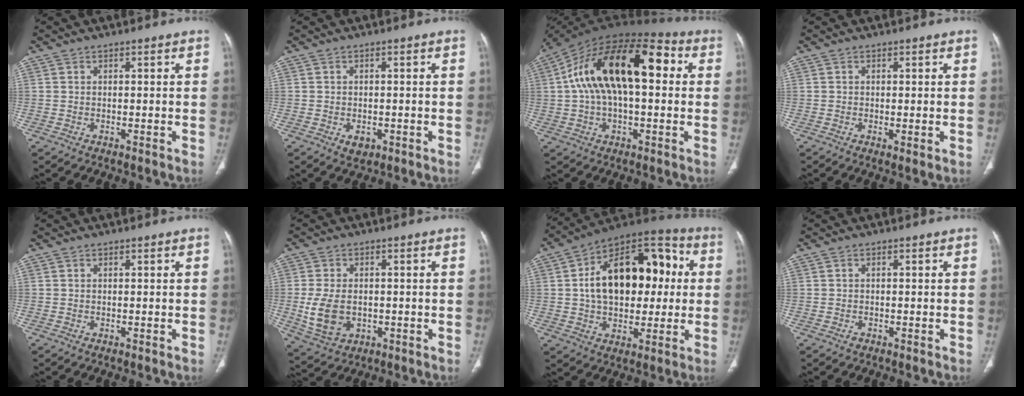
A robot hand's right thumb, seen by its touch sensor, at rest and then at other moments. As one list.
[{"total": 2.5, "force": [-0.8, 1.7, 1.5], "torque": [-0.014, -0.001, -0.006]}, {"total": 22.9, "force": [4.0, 11.4, 19.5], "torque": [-0.332, 0.046, 0.053]}, {"total": 1.3, "force": [0.0, 0.3, 1.3], "torque": [-0.026, -0.008, -0.002]}, {"total": 0.0}, {"total": 8.7, "force": [-0.9, 6.0, 6.2], "torque": [-0.117, -0.003, -0.005]}, {"total": 24.1, "force": [2.8, 14.7, 18.8], "torque": [-0.261, 0.032, 0.040]}, {"total": 0.6, "force": [-0.2, 0.4, 0.3], "torque": [-0.001, 0.001, -0.005]}]